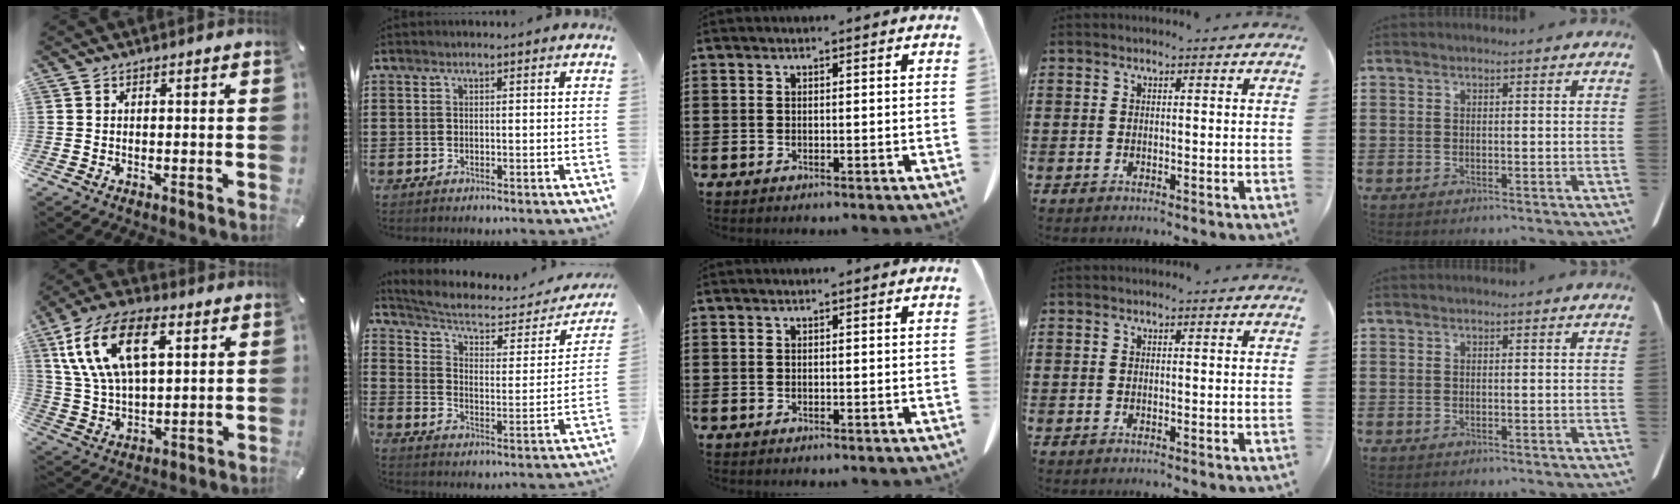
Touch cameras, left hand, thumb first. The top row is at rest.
{"thumb": {"total": 17.0, "force": [7.1, 9.2, 12.4], "torque": [-0.275, -0.003, 0.122]}, "index": {"total": 4.7, "force": [3.3, 1.8, 2.8], "torque": [-0.073, -0.020, 0.049]}}